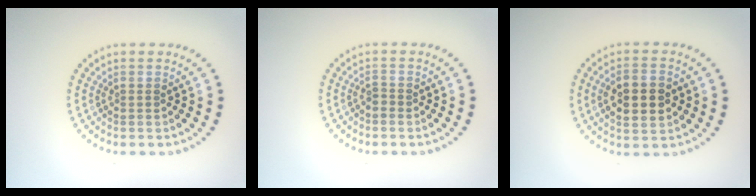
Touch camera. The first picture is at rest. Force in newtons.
{"total": 0.5, "press": 0.3, "slide": 0.4}
{"total": 4.7, "press": 4.7, "slide": 0.4}